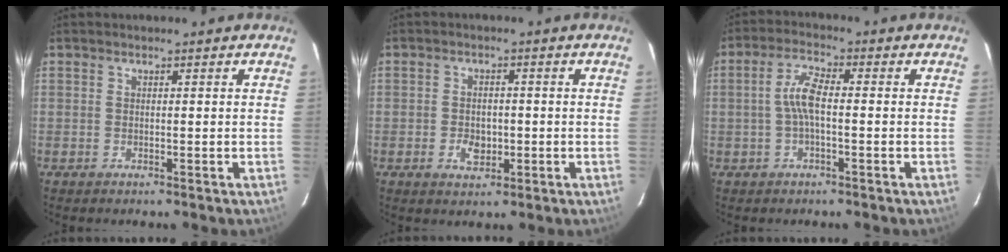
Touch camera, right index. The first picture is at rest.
{"total": 4.2, "force": [-1.2, 3.0, 2.8], "torque": [-0.051, 0.002, -0.015]}
{"total": 5.0, "force": [-0.6, 1.4, 4.8], "torque": [-0.104, 0.014, -0.013]}